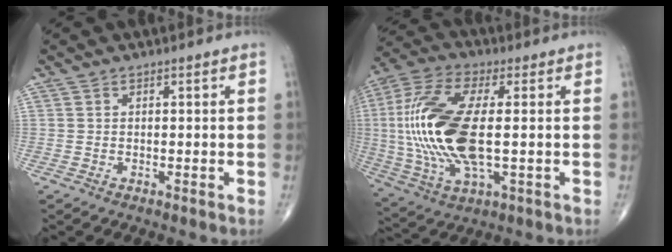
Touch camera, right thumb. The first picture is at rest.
{"total": 21.2, "force": [0.2, 8.5, 19.4], "torque": [-0.435, -0.003, 0.003]}